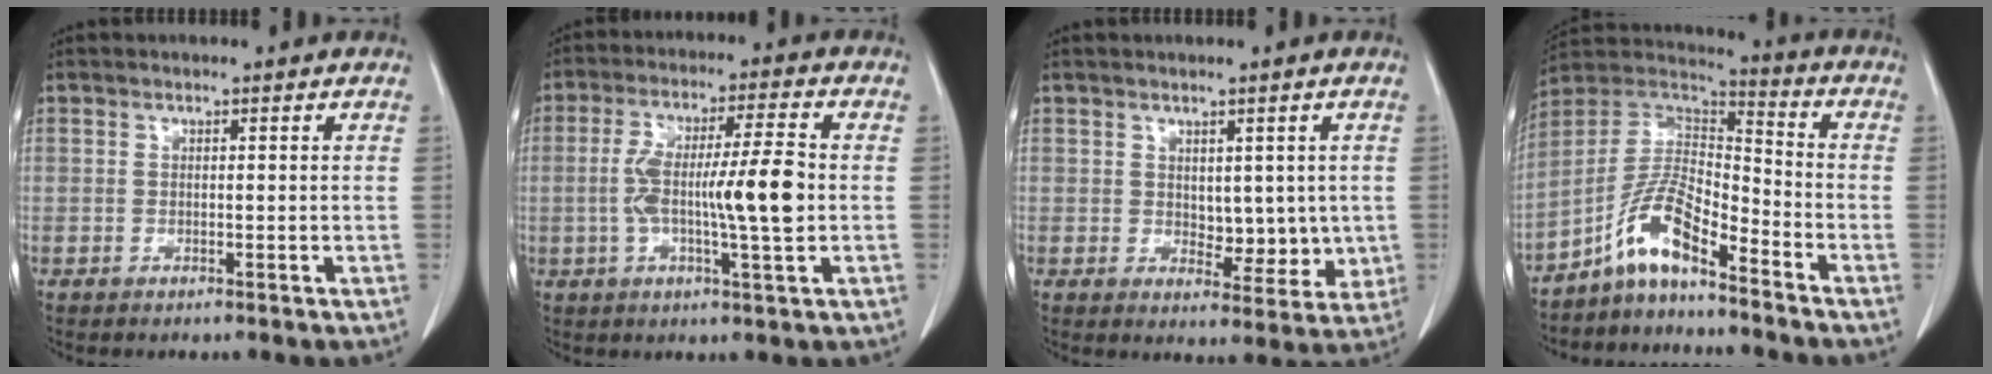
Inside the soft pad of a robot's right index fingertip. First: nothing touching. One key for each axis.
{"total": 11.6, "fx": -1.0, "fy": 1.0, "fz": 11.6, "tx": -0.207, "ty": 0.009, "tz": -0.019}
{"total": 5.9, "fx": 0.5, "fy": 3.6, "fz": 4.7, "tx": -0.047, "ty": -0.007, "tz": 0.018}
{"total": 9.8, "fx": -6.8, "fy": 2.1, "fz": 6.8, "tx": -0.145, "ty": 0.024, "tz": -0.130}